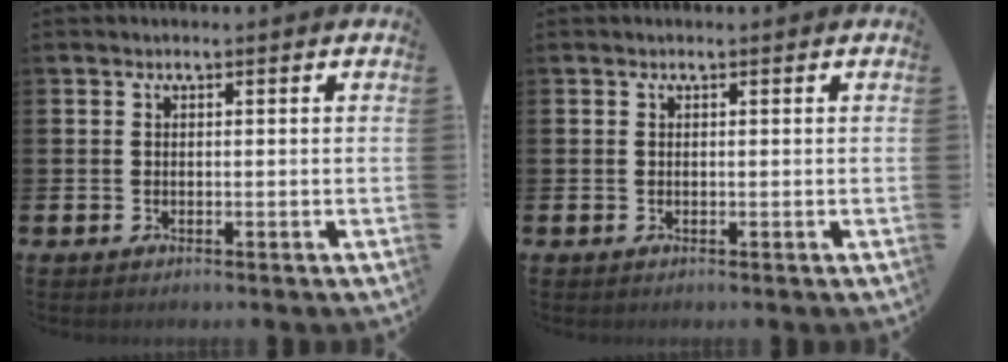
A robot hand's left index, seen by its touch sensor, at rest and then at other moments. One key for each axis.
{"total": 0.0}